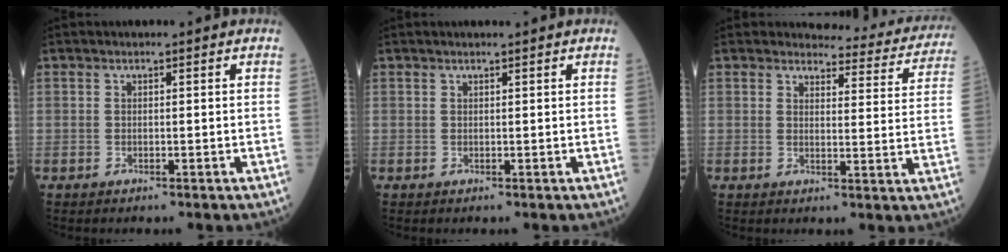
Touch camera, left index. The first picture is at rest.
{"total": 0.9, "force": [0.7, -0.2, 0.5], "torque": [-0.008, 0.002, 0.016]}
{"total": 12.8, "force": [12.4, 2.7, 1.3], "torque": [0.014, -0.051, 0.115]}